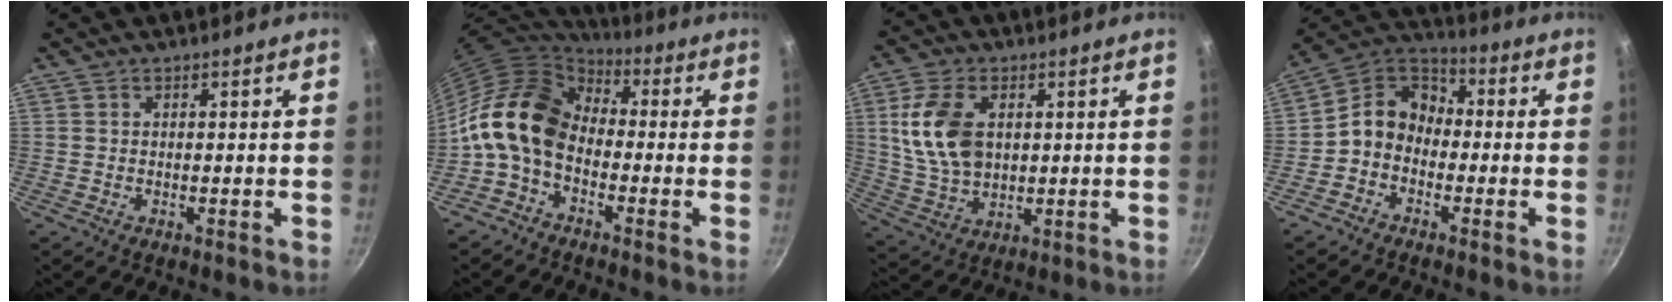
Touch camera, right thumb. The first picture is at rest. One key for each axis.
{"total": 14.3, "fx": -1.6, "fy": 10.3, "fz": 9.8, "tx": -0.157, "ty": 0.039, "tz": -0.052}
{"total": 12.6, "fx": 2.4, "fy": 8.1, "fz": 9.3, "tx": -0.168, "ty": -0.012, "tz": 0.053}
{"total": 9.1, "fx": -1.9, "fy": 7.4, "fz": 5.1, "tx": -0.060, "ty": 0.045, "tz": -0.064}